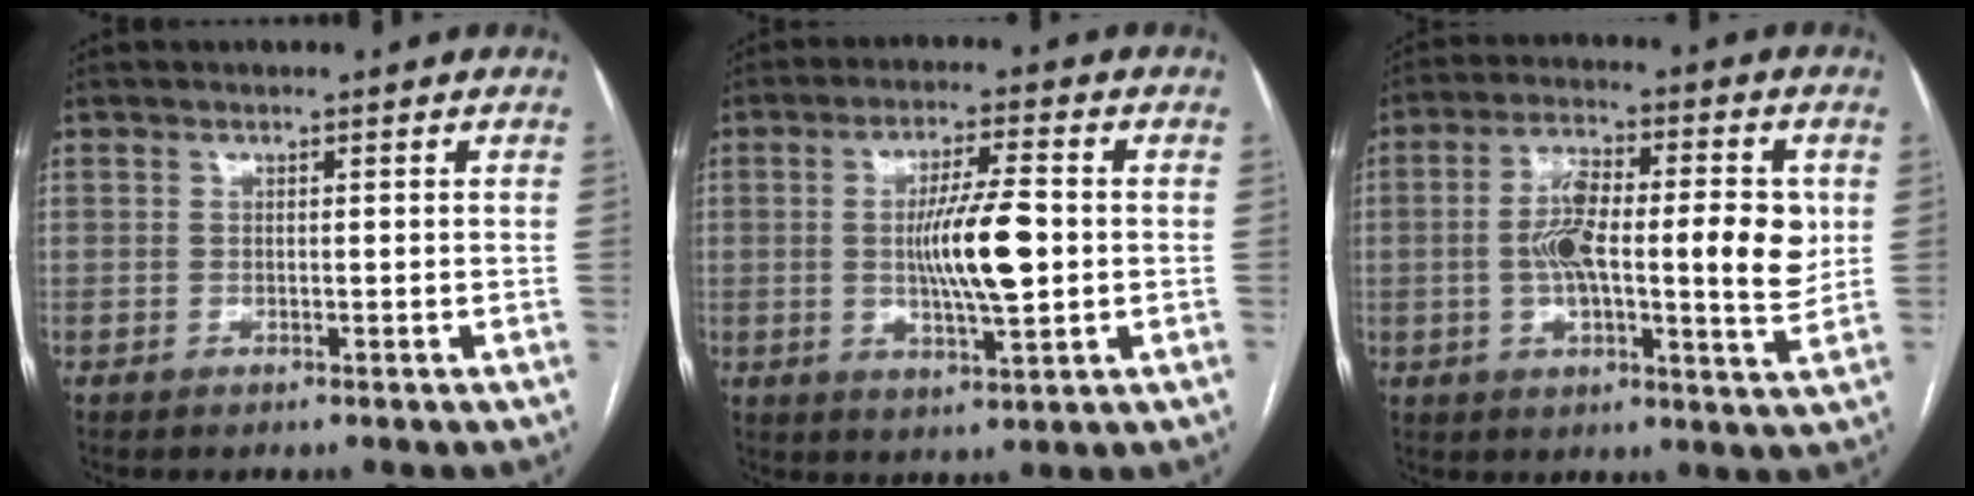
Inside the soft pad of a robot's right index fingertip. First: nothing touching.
{"total": 9.5, "force": [-0.2, 1.4, 9.4], "torque": [-0.169, -0.001, -0.004]}
{"total": 13.5, "force": [0.7, 2.9, 13.1], "torque": [-0.216, 0.012, 0.008]}